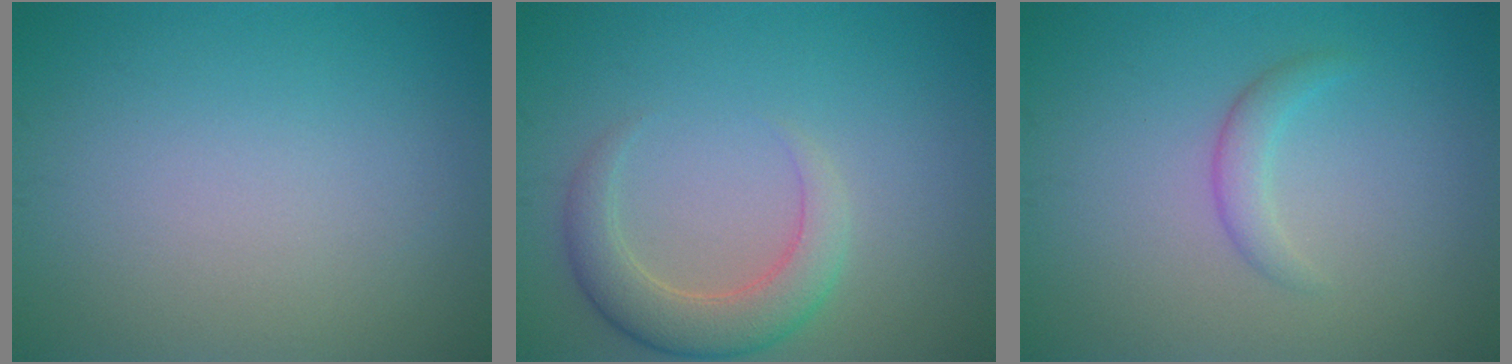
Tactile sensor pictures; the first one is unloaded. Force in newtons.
{"total": 4.0, "press": 3.9, "slide": 0.4}
{"total": 1.7, "press": 1.7, "slide": 0.2}